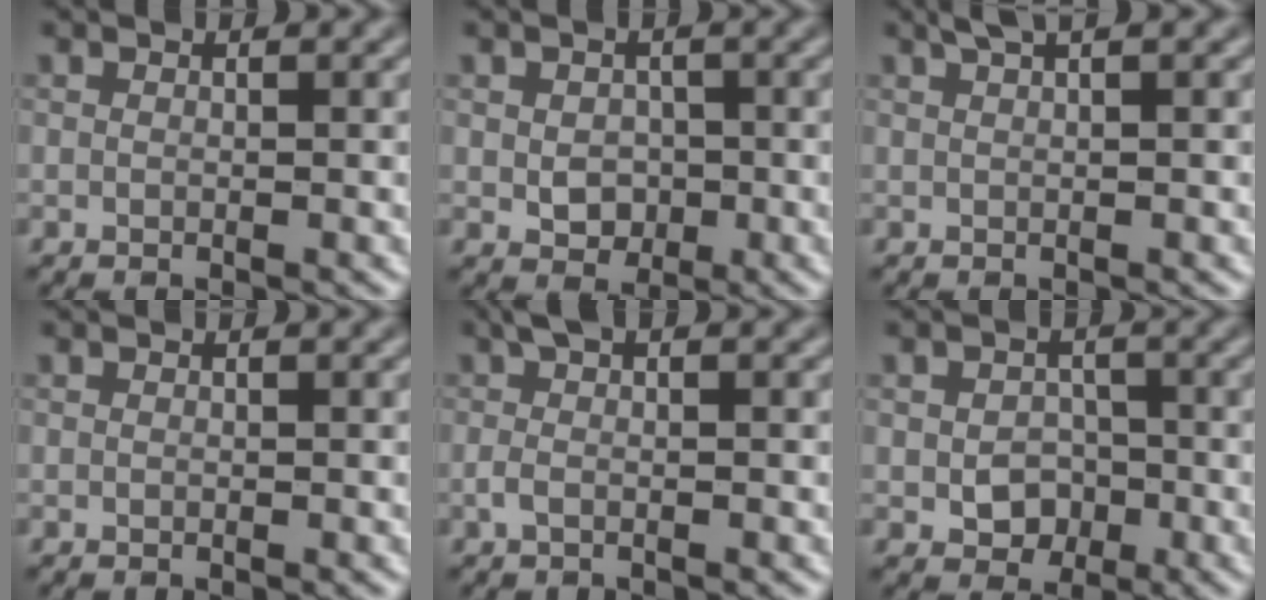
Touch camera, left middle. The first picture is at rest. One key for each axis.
{"total": 2.4, "fx": -0.2, "fy": 2.0, "fz": 1.3, "tx": -0.022, "ty": -0.003, "tz": -0.006}
{"total": 2.0, "fx": 1.2, "fy": 0.5, "fz": 1.5, "tx": -0.021, "ty": 0.003, "tz": 0.015}
{"total": 0.0}
{"total": 2.0, "fx": 0.2, "fy": 0.7, "fz": 1.9, "tx": -0.043, "ty": 0.009, "tz": -0.003}
{"total": 3.0, "fx": -0.7, "fy": 2.4, "fz": 1.6, "tx": -0.022, "ty": -0.003, "tz": -0.012}